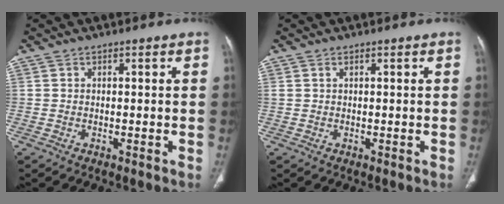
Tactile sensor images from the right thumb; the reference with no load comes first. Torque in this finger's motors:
{"motor_torque": [-0.22, -0.48, 0.30, 0.27, 0.07]}